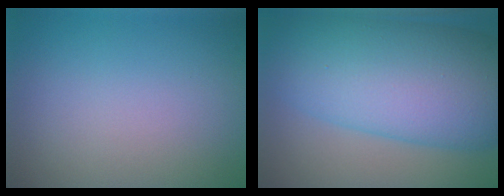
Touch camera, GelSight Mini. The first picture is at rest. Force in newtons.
{"total": 12.8, "press": 12.8, "slide": 0.4}